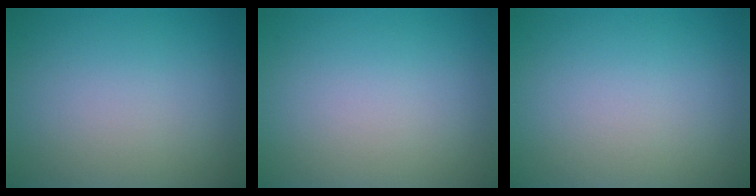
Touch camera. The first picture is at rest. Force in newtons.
{"total": 0.0}
{"total": 0.0}